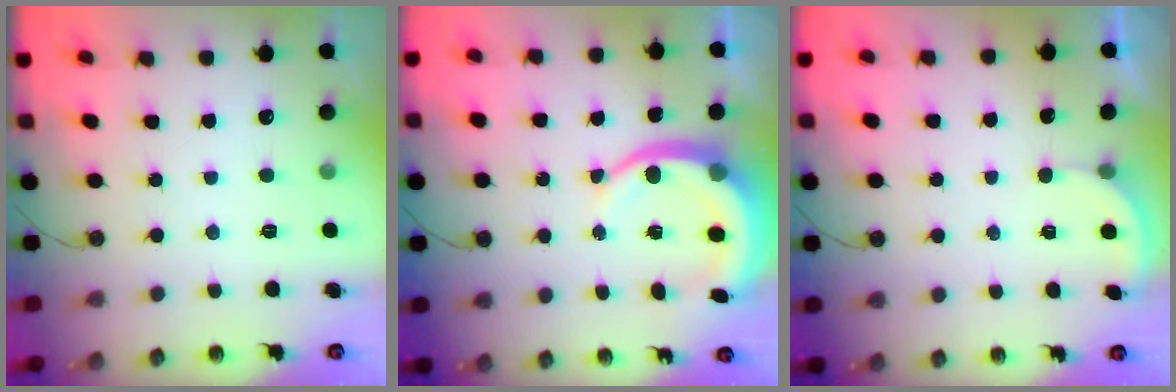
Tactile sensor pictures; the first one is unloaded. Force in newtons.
{"total": 10.0, "press": 9.9, "slide": 1.2}
{"total": 1.4, "press": 1.3, "slide": 0.5}